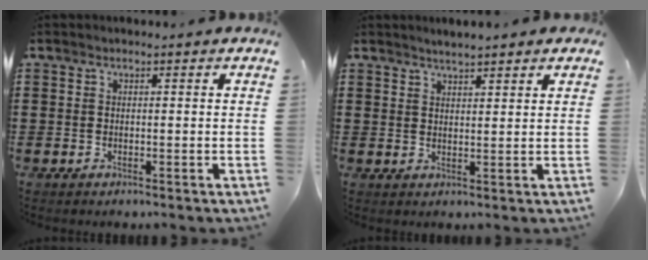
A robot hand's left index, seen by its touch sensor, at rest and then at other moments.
{"total": 2.3, "force": [2.1, 0.1, 0.8], "torque": [-0.019, 0.002, 0.040]}